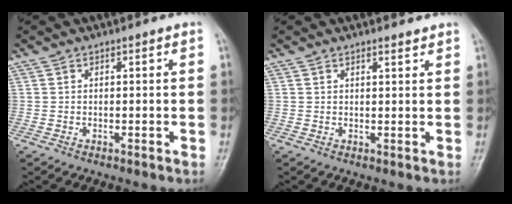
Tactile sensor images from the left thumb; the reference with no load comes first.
{"total": 1.6, "force": [1.5, 0.3, 0.3], "torque": [0.002, -0.012, 0.023]}